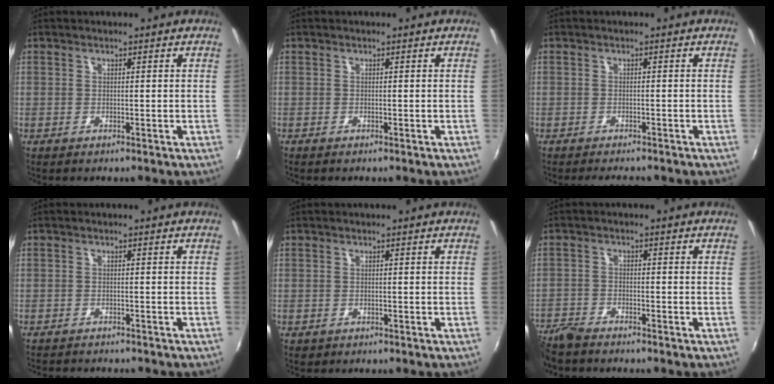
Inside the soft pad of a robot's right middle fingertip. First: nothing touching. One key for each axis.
{"total": 0.0}
{"total": 3.5, "fx": -3.1, "fy": 1.0, "fz": 1.3, "tx": -0.033, "ty": -0.008, "tz": -0.047}
{"total": 3.4, "fx": -3.2, "fy": 0.6, "fz": 0.9, "tx": -0.027, "ty": -0.013, "tz": -0.049}
{"total": 0.7, "fx": -0.3, "fy": 0.6, "fz": 0.2, "tx": -0.004, "ty": -0.002, "tz": -0.004}
{"total": 6.4, "fx": -5.9, "fy": 1.4, "fz": 2.0, "tx": -0.059, "ty": -0.022, "tz": -0.118}